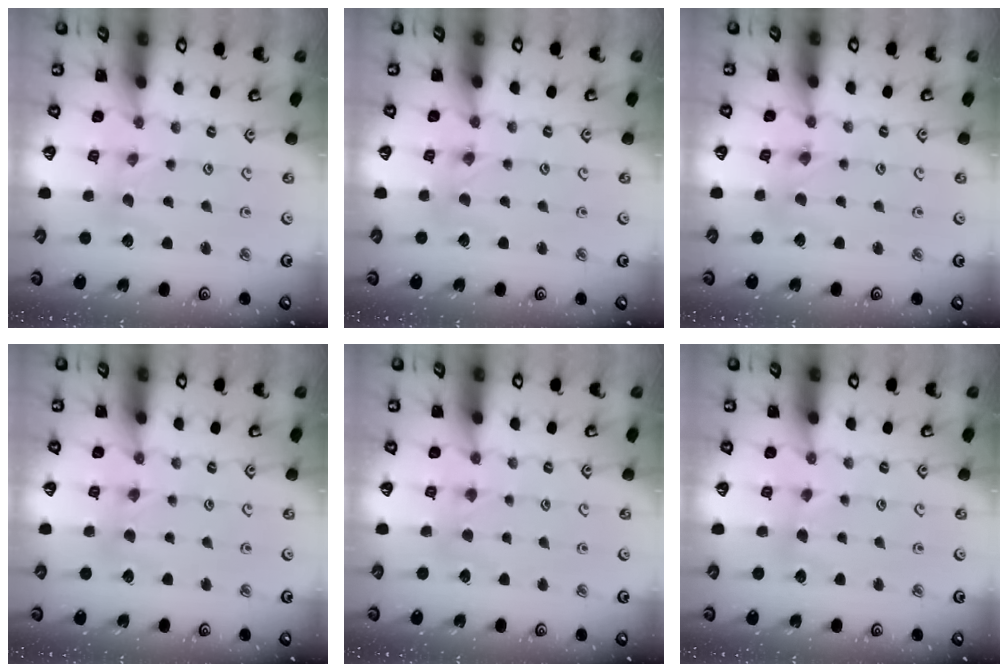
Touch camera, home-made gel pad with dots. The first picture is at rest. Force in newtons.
{"total": 0.0}
{"total": 1.6, "press": 1.6, "slide": 0.3}
{"total": 3.1, "press": 3.1, "slide": 0.5}
{"total": 3.3, "press": 3.3, "slide": 0.6}
{"total": 2.6, "press": 2.6, "slide": 0.3}